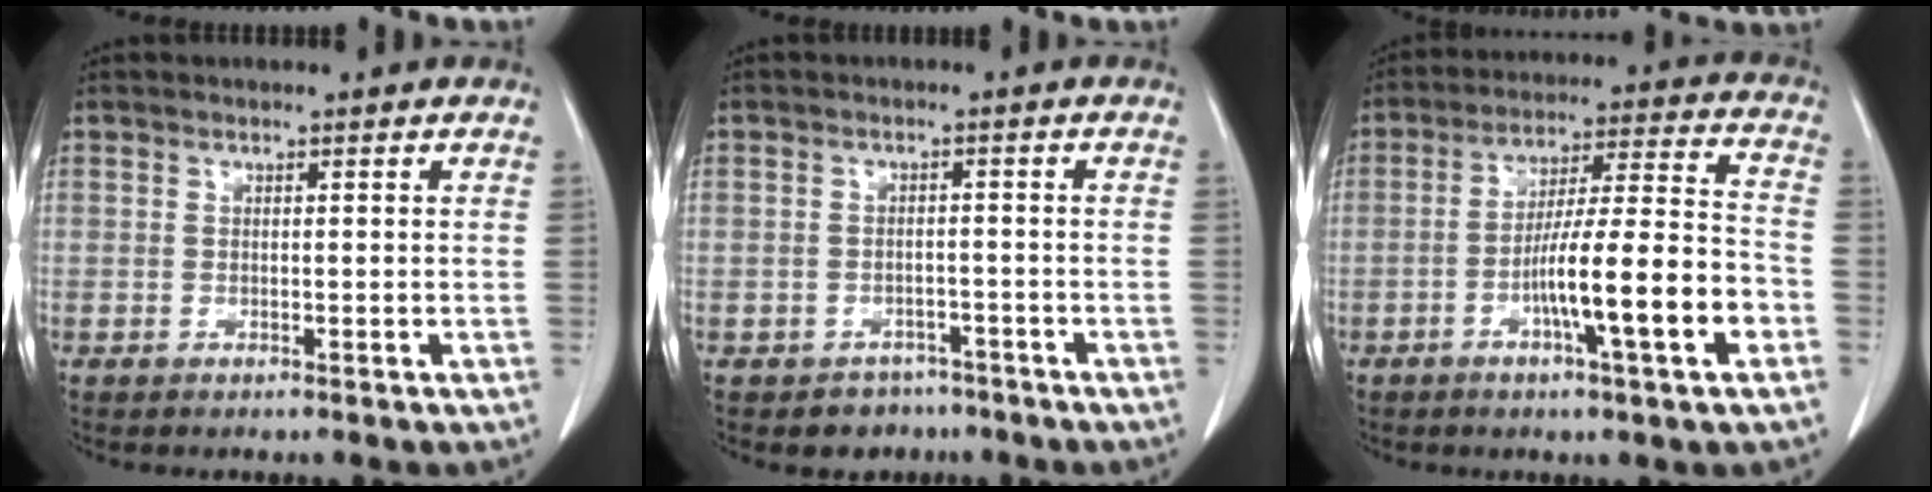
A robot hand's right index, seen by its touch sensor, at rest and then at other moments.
{"total": 3.8, "force": [-2.7, 2.7, 0.0], "torque": [-0.001, 0.014, -0.036]}
{"total": 14.5, "force": [-5.0, 0.7, 13.6], "torque": [-0.224, 0.006, -0.081]}